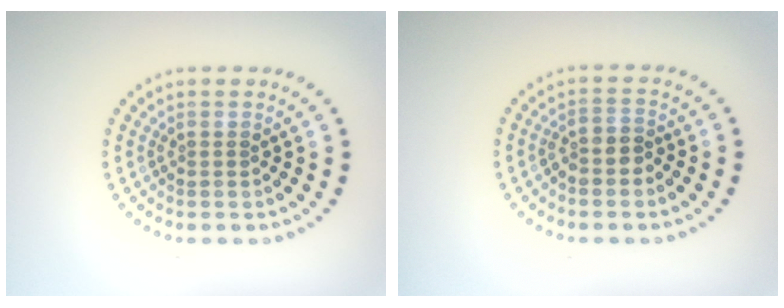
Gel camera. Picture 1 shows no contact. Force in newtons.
{"total": 2.0, "press": 1.7, "slide": 1.1}